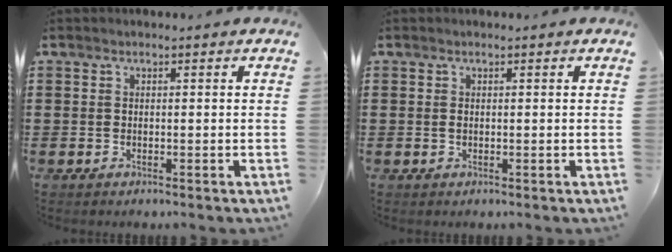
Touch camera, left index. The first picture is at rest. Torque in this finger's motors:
{"motor_torque": [0.12, 0.08, 0.02, 0.00]}